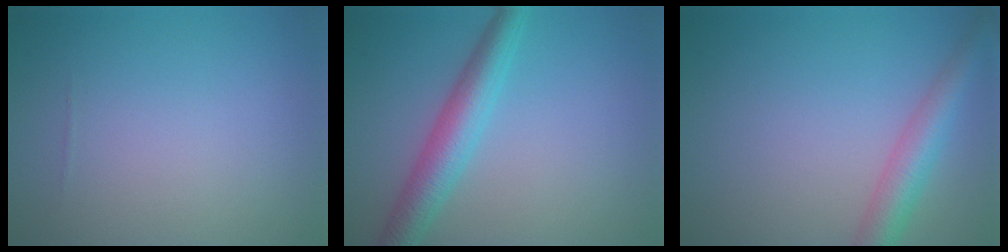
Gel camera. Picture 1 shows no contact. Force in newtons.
{"total": 4.6, "press": 4.6, "slide": 0.1}
{"total": 4.2, "press": 4.2, "slide": 0.2}